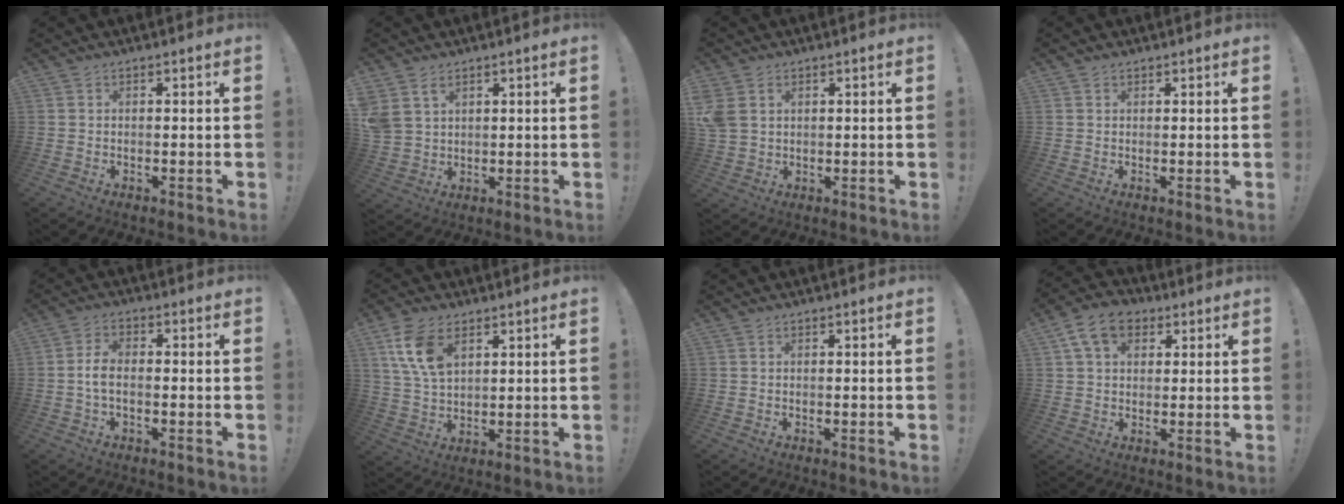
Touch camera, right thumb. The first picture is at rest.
{"total": 5.2, "force": [3.1, 3.7, 2.1], "torque": [-0.037, -0.011, 0.064]}
{"total": 5.6, "force": [2.0, 4.3, 3.0], "torque": [-0.075, -0.004, 0.040]}
{"total": 0.9, "force": [0.7, 0.5, 0.1], "torque": [0.004, -0.002, 0.013]}
{"total": 5.2, "force": [-1.0, 2.5, 4.4], "torque": [-0.095, 0.005, -0.016]}
{"total": 10.9, "force": [5.3, 6.4, 7.1], "torque": [-0.143, -0.010, 0.101]}
{"total": 0.0}
{"total": 10.7, "force": [4.5, 7.3, 6.3], "torque": [-0.104, 0.001, 0.088]}